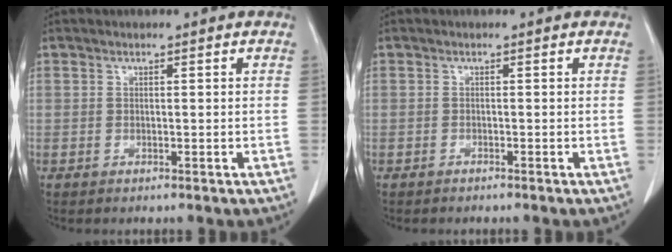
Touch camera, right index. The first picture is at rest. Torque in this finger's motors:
{"motor_torque": [-0.01, 0.00, 0.04, 0.01]}